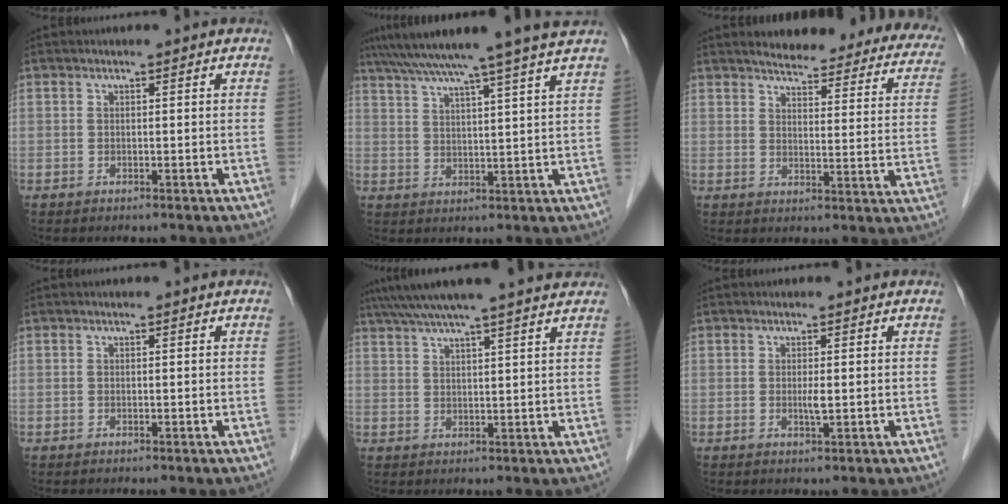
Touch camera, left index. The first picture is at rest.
{"total": 14.5, "force": [12.2, -2.1, 7.6], "torque": [-0.127, 0.001, 0.169]}
{"total": 23.9, "force": [21.5, 5.2, 9.0], "torque": [-0.093, -0.046, 0.234]}
{"total": 0.0}
{"total": 13.8, "force": [11.7, -0.3, 7.2], "torque": [-0.124, 0.039, 0.159]}
{"total": 1.3, "force": [0.1, 0.0, 1.3], "torque": [-0.028, -0.003, 0.004]}